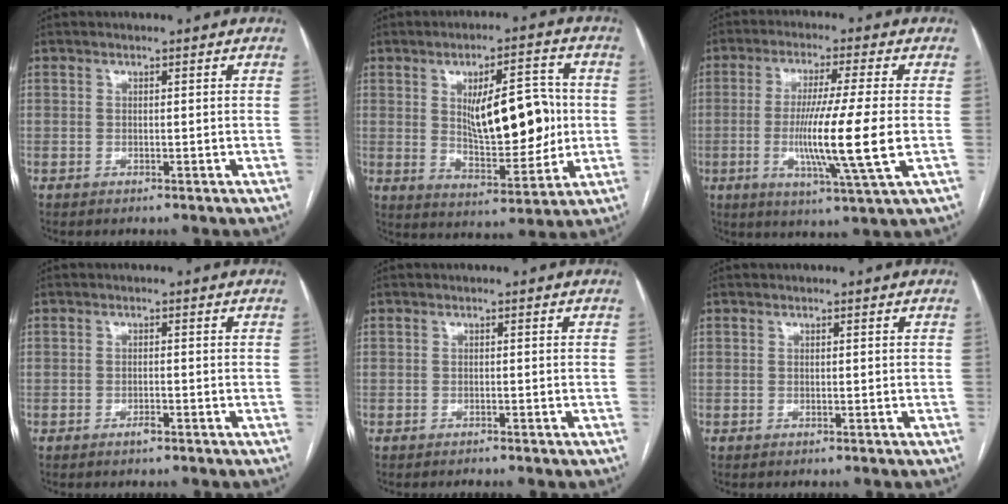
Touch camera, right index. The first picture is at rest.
{"total": 13.6, "force": [1.3, 4.8, 12.6], "torque": [-0.198, 0.007, 0.030]}
{"total": 12.7, "force": [-1.7, -1.1, 12.6], "torque": [-0.232, -0.025, -0.035]}
{"total": 1.2, "force": [-0.8, 0.3, 0.9], "torque": [-0.016, 0.000, -0.012]}
{"total": 0.8, "force": [-0.7, 0.0, 0.4], "torque": [-0.010, -0.001, -0.010]}
{"total": 0.0}